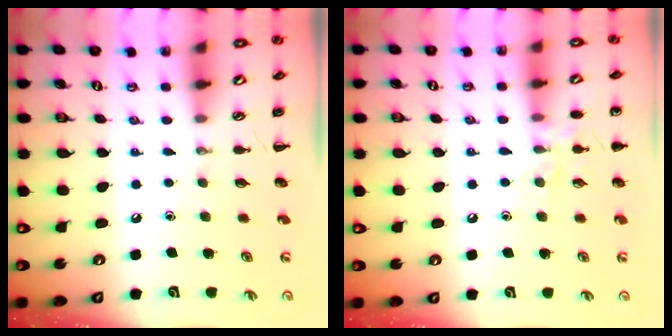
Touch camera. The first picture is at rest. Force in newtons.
{"total": 7.9, "press": 7.7, "slide": 1.9}